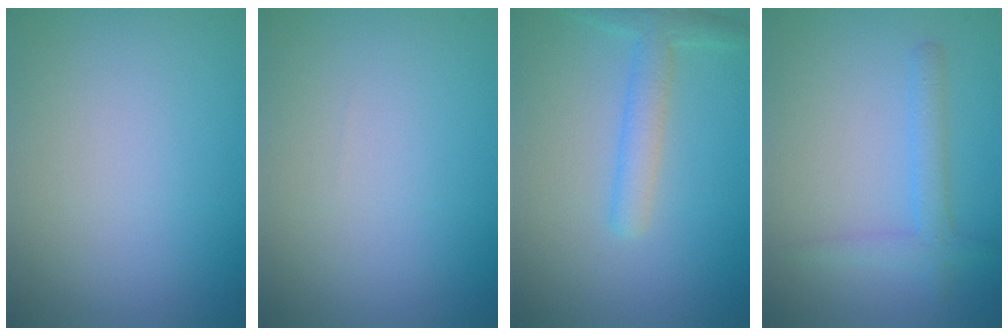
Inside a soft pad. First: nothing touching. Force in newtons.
{"total": 0.0}
{"total": 2.8, "press": 2.8, "slide": 0.1}
{"total": 2.1, "press": 2.1, "slide": 0.2}